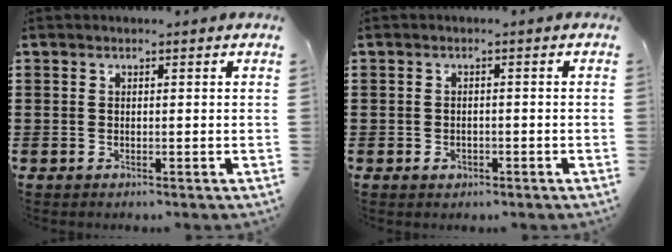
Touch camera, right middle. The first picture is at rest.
{"total": 1.1, "force": [-0.6, 0.8, 0.5], "torque": [-0.013, -0.002, -0.011]}